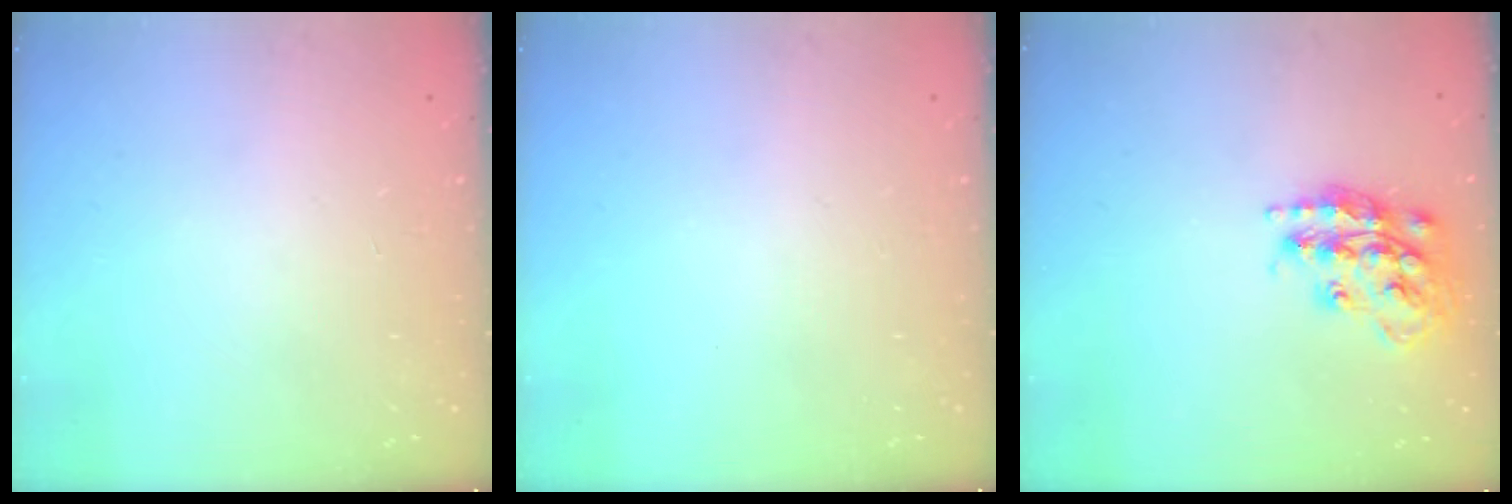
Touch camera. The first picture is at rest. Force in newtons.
{"total": 0.0}
{"total": 17.1, "press": 17.1, "slide": 1.0}